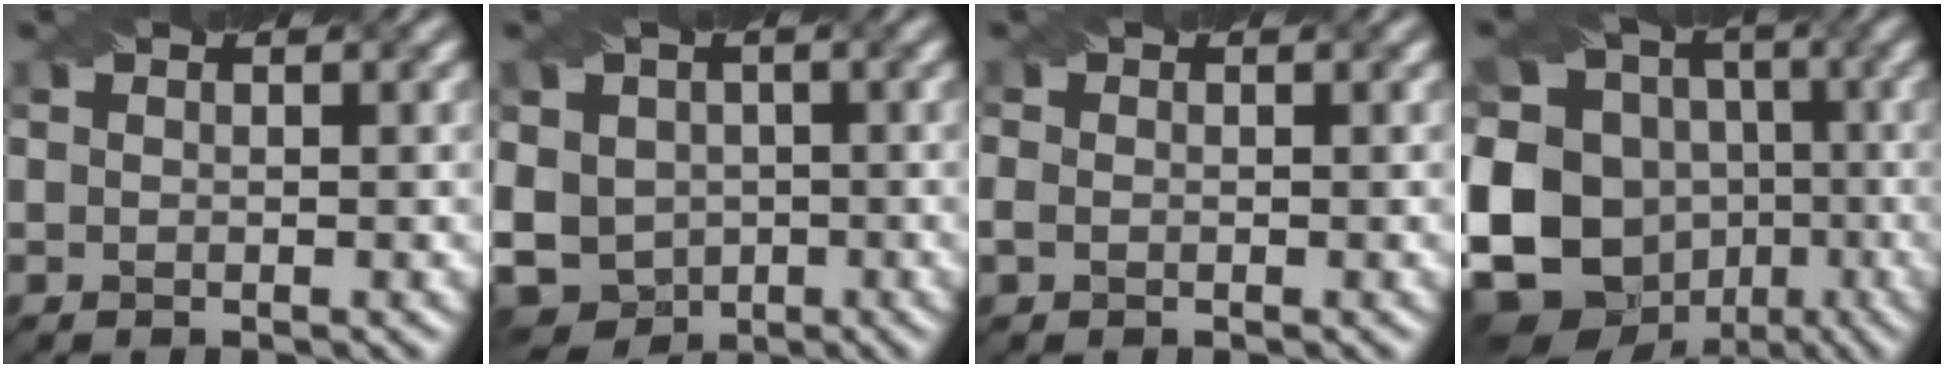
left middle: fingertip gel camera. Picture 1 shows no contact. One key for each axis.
{"total": 6.9, "fx": -1.8, "fy": 6.2, "fz": 2.6, "tx": -0.077, "ty": -0.010, "tz": -0.027}
{"total": 1.0, "fx": -0.7, "fy": -0.5, "fz": -0.5, "tx": -0.010, "ty": -0.005, "tz": 0.011}
{"total": 16.9, "fx": -5.4, "fy": 14.5, "fz": 6.7, "tx": -0.172, "ty": -0.013, "tz": -0.089}